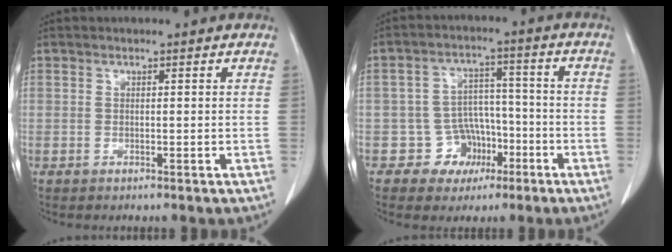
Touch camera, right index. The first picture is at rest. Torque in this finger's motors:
{"motor_torque": [0.03, -0.03, -0.46, -0.21]}